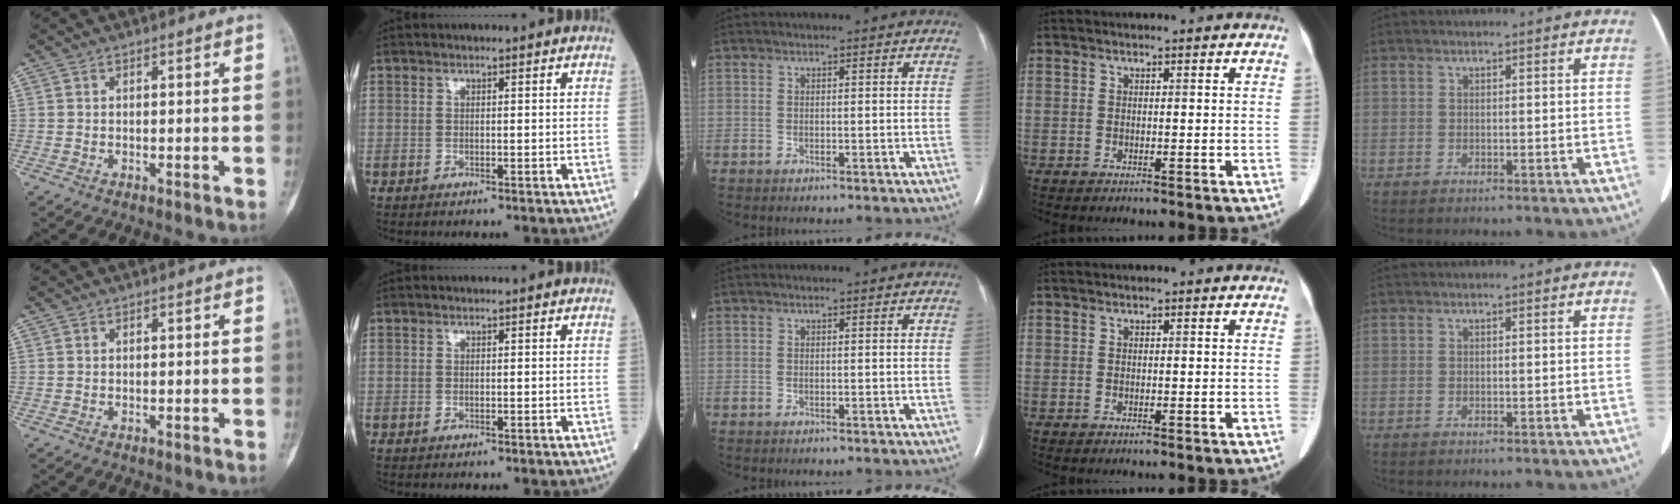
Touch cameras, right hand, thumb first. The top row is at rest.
{}